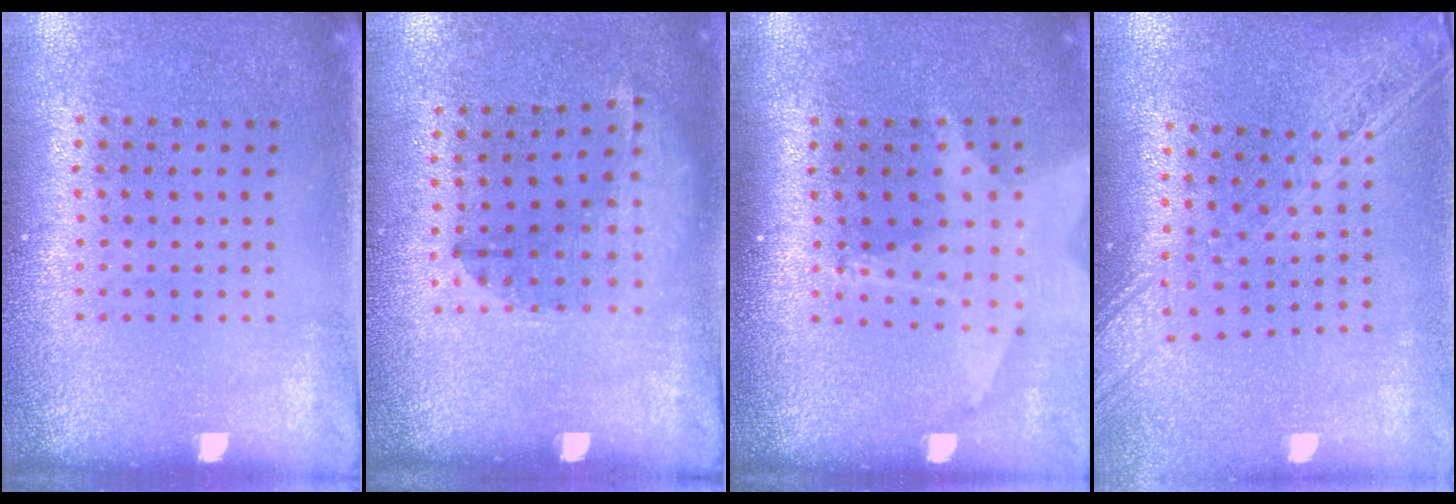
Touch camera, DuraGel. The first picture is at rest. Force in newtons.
{"total": 1.3, "press": 0.9, "slide": 1.0}
{"total": 2.0, "press": 1.5, "slide": 1.2}
{"total": 2.2, "press": 1.9, "slide": 1.2}